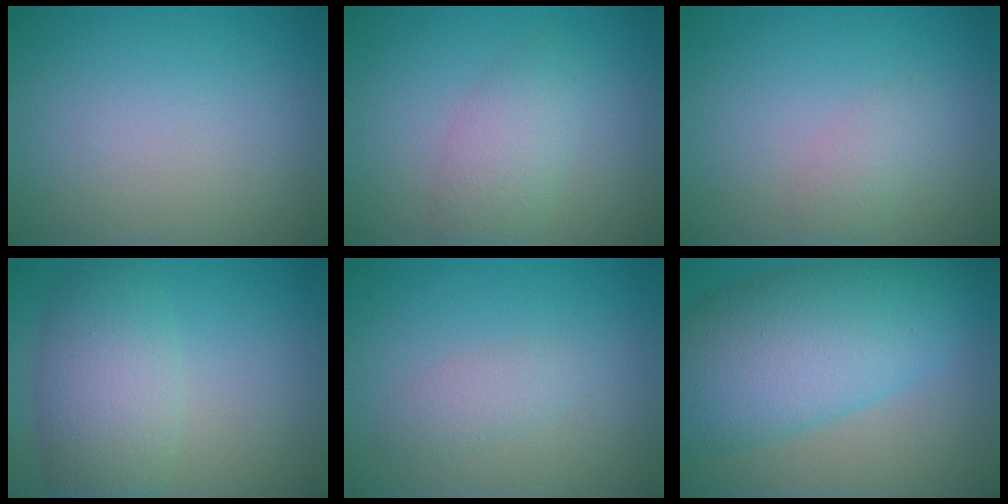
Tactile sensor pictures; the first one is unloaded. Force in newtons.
{"total": 3.1, "press": 3.1, "slide": 0.0}
{"total": 1.5, "press": 1.5, "slide": 0.1}
{"total": 5.7, "press": 5.6, "slide": 0.6}
{"total": 1.5, "press": 1.5, "slide": 0.1}
{"total": 10.9, "press": 10.9, "slide": 0.2}